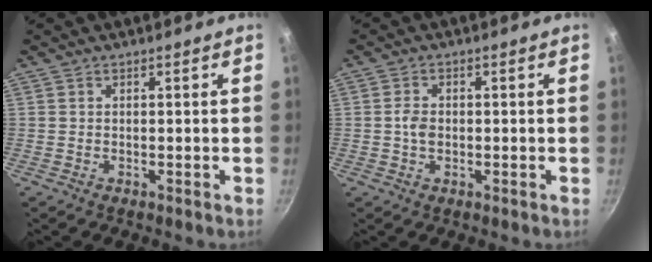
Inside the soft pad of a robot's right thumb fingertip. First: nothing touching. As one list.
[{"total": 2.9, "force": [-0.2, 2.0, 2.0], "torque": [-0.035, 0.006, -0.007]}]